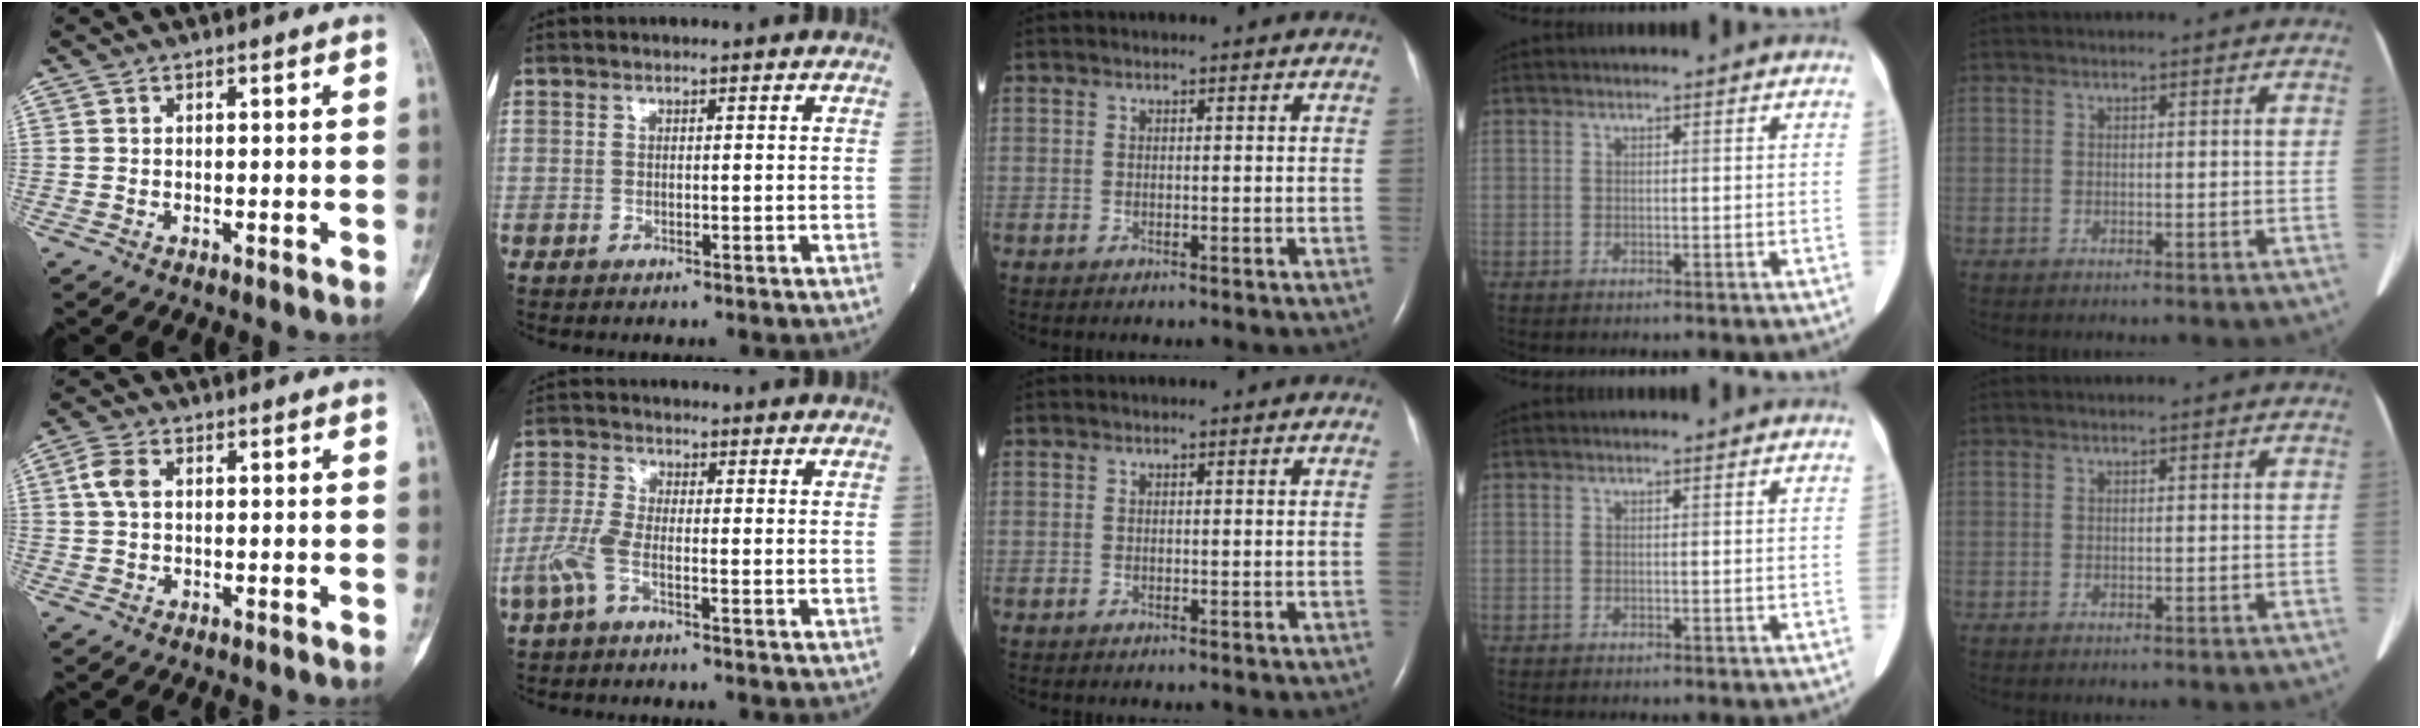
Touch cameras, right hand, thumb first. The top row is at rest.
{"thumb": {"total": 3.7, "force": [0.6, 2.3, 2.8], "torque": [-0.066, 0.010, 0.009]}, "index": {"total": 3.9, "force": [-1.9, 0.7, 3.4], "torque": [-0.092, 0.000, -0.046]}}